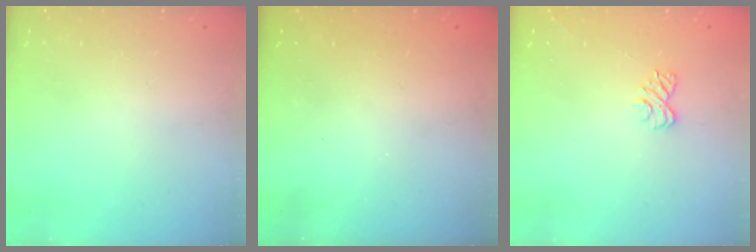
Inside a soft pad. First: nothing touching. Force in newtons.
{"total": 2.2, "press": 2.1, "slide": 0.8}
{"total": 4.9, "press": 4.8, "slide": 1.0}